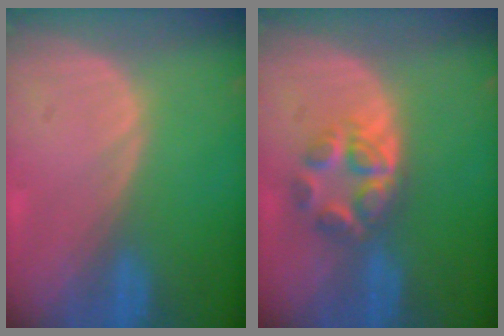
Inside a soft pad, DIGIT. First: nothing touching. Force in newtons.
{"total": 5.5, "press": 5.2, "slide": 1.7}